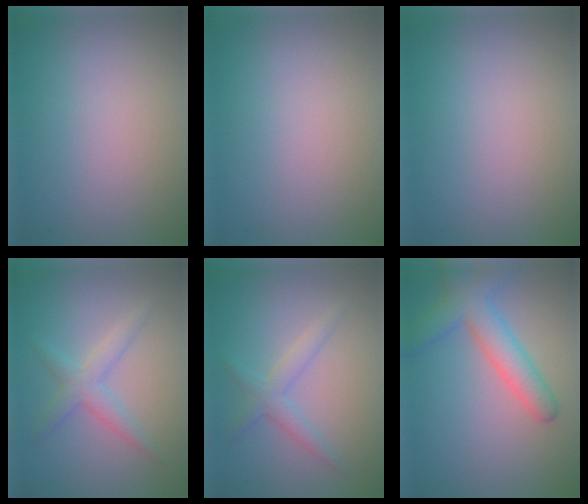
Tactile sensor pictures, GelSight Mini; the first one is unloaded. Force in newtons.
{"total": 0.0}
{"total": 0.0}
{"total": 2.6, "press": 2.6, "slide": 0.0}
{"total": 2.2, "press": 2.2, "slide": 0.1}
{"total": 4.7, "press": 4.7, "slide": 0.2}